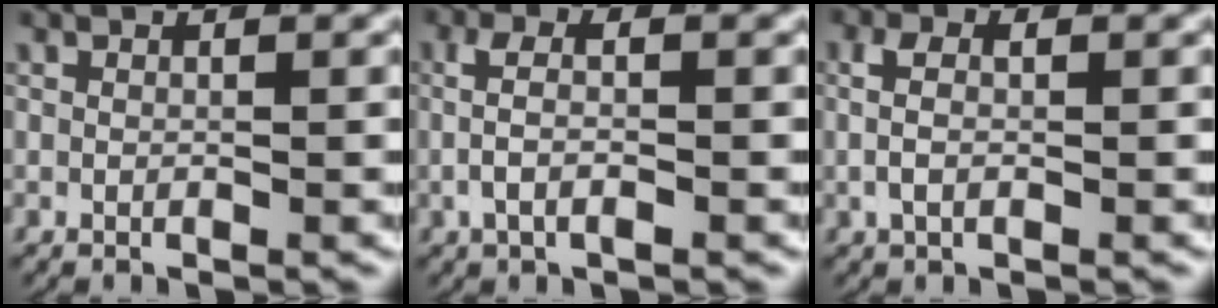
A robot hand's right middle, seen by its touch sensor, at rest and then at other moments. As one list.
[{"total": 3.2, "force": [-0.5, 1.4, 2.9], "torque": [-0.054, -0.003, -0.009]}, {"total": 2.4, "force": [0.0, 1.3, 2.1], "torque": [-0.040, -0.001, -0.001]}]